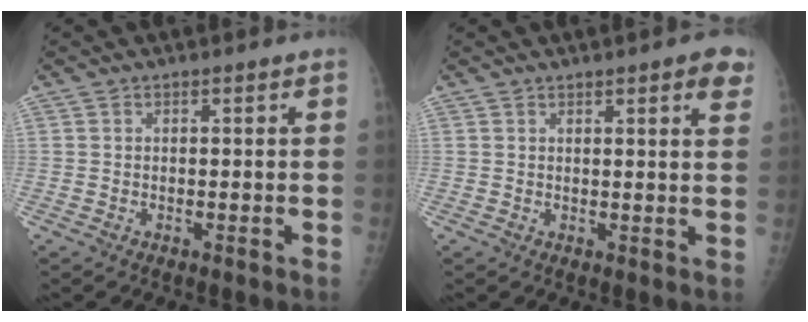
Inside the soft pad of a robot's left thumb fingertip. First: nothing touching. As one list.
[{"total": 4.7, "force": [2.7, 1.0, 3.7], "torque": [-0.035, -0.009, 0.029]}]